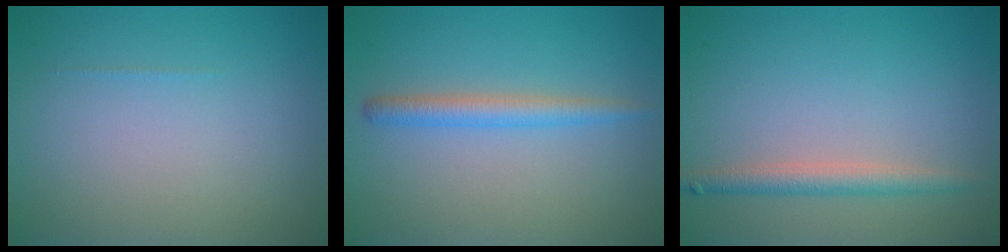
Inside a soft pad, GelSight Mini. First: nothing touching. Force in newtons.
{"total": 2.2, "press": 2.2, "slide": 0.2}
{"total": 2.2, "press": 2.2, "slide": 0.1}